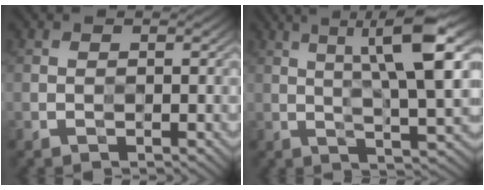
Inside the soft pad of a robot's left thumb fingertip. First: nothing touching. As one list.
[{"total": 11.7, "force": [3.7, 2.4, 10.8], "torque": [-0.173, 0.003, 0.066]}]